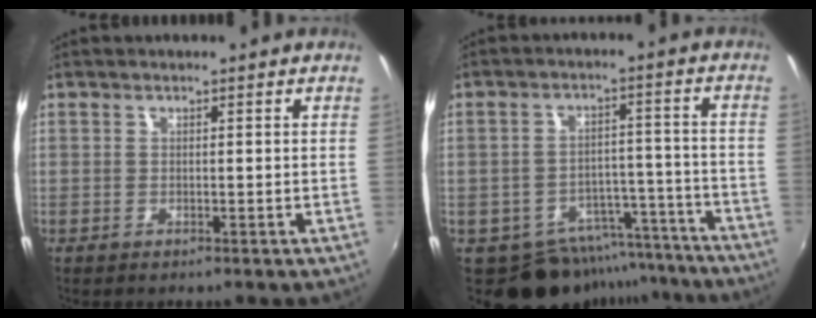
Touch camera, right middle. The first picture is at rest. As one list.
[{"total": 14.7, "force": [-12.0, 7.2, 4.2], "torque": [-0.077, 0.028, -0.148]}]